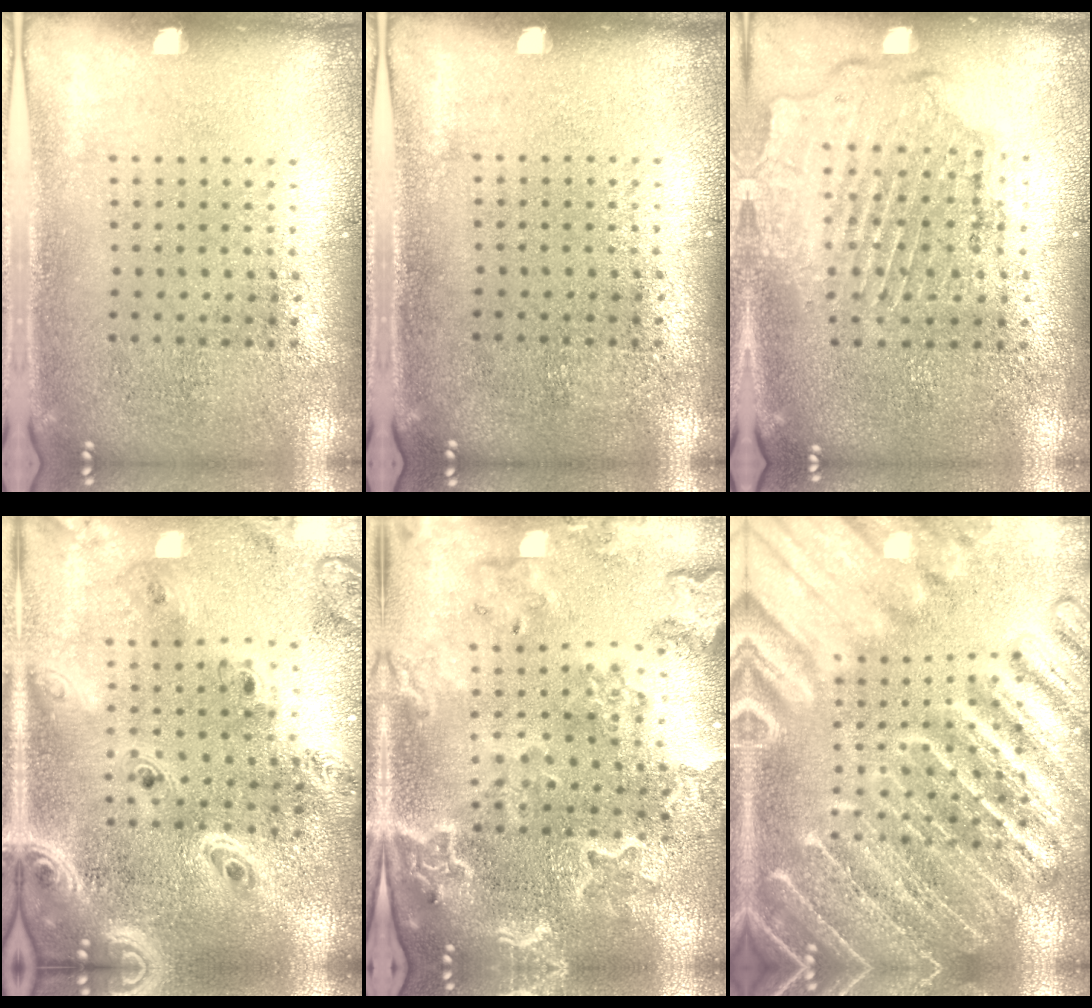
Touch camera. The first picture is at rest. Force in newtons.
{"total": 0.0}
{"total": 1.8, "press": 1.7, "slide": 0.6}
{"total": 3.8, "press": 2.9, "slide": 2.4}
{"total": 2.3, "press": 2.2, "slide": 0.5}
{"total": 6.3, "press": 6.2, "slide": 0.7}